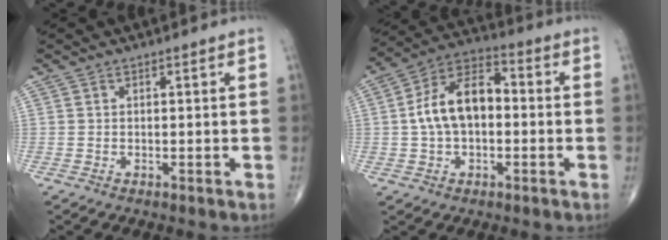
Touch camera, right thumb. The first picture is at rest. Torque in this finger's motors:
{"motor_torque": [1.68, 1.92, 1.19, -0.07, 0.14]}